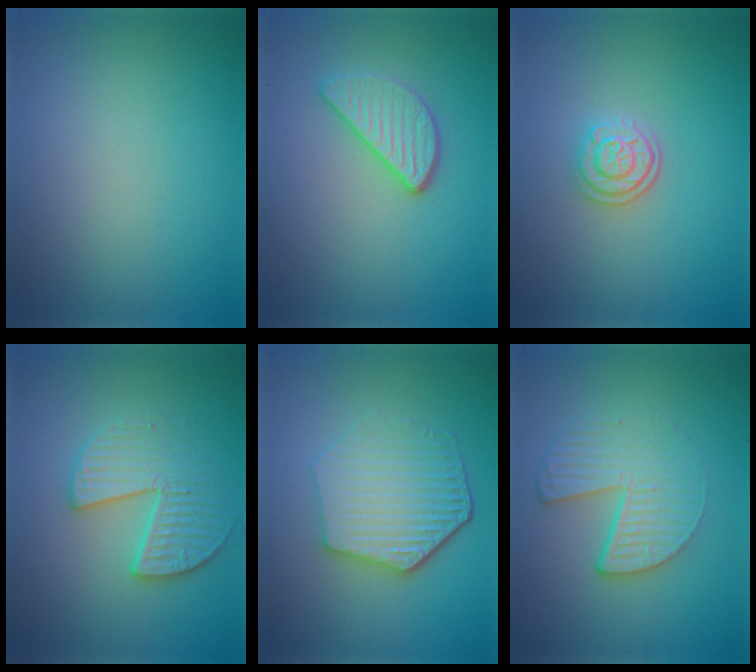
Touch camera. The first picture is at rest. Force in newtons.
{"total": 3.0, "press": 2.6, "slide": 1.3}
{"total": 2.6, "press": 2.2, "slide": 1.3}
{"total": 3.4, "press": 3.2, "slide": 1.1}
{"total": 5.8, "press": 4.4, "slide": 3.7}
{"total": 4.7, "press": 3.0, "slide": 3.6}